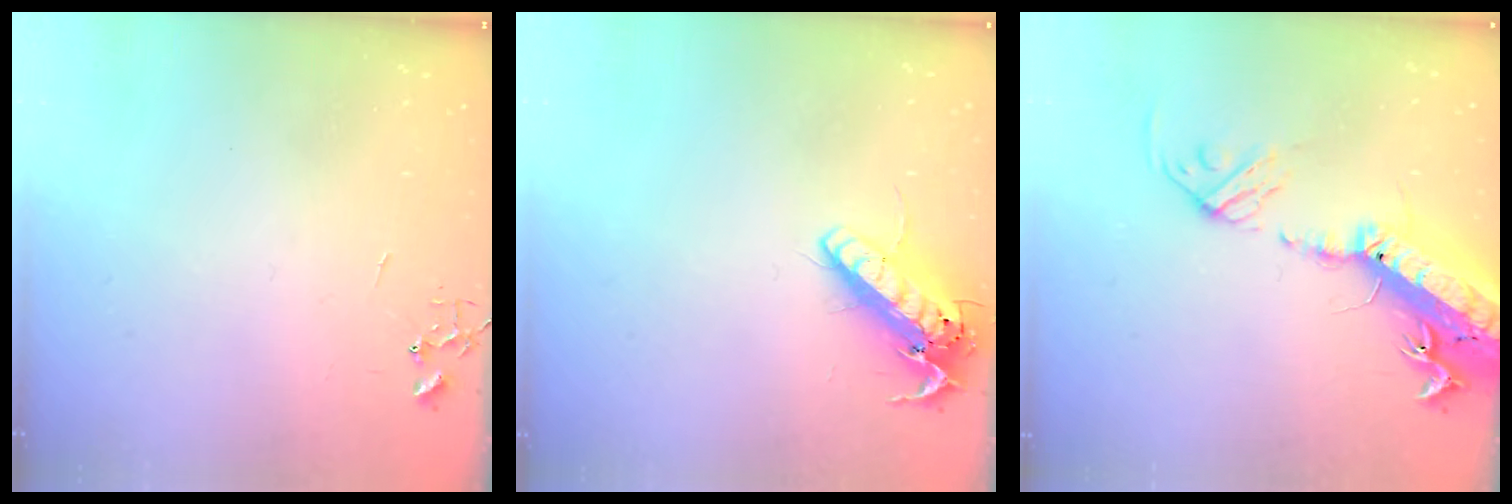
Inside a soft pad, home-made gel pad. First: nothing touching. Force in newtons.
{"total": 14.9, "press": 14.7, "slide": 2.8}
{"total": 23.3, "press": 22.7, "slide": 5.2}